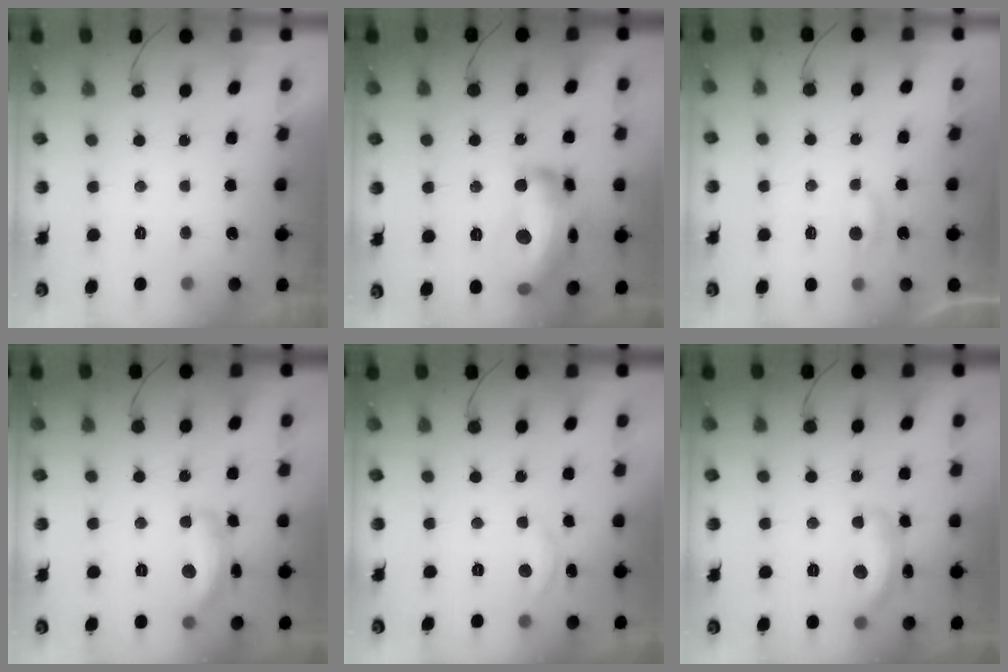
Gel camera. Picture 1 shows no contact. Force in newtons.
{"total": 21.7, "press": 21.6, "slide": 1.1}
{"total": 2.8, "press": 2.8, "slide": 0.3}
{"total": 13.4, "press": 13.3, "slide": 0.8}
{"total": 5.2, "press": 5.2, "slide": 0.5}
{"total": 13.5, "press": 13.5, "slide": 0.9}